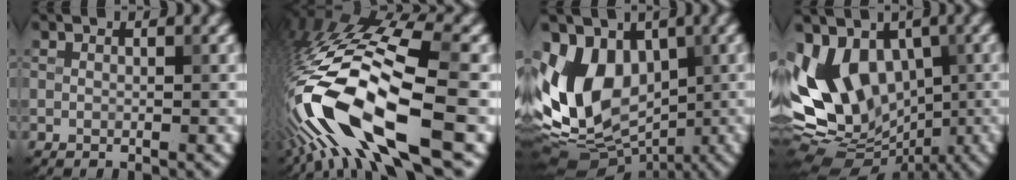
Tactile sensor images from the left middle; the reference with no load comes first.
{"total": 15.3, "force": [-6.8, 5.0, 12.8], "torque": [-0.257, -0.004, -0.119]}
{"total": 11.3, "force": [-0.1, 8.3, 7.7], "torque": [-0.145, 0.001, -0.017]}
{"total": 11.8, "force": [-0.2, 8.9, 7.7], "torque": [-0.111, 0.006, 0.005]}